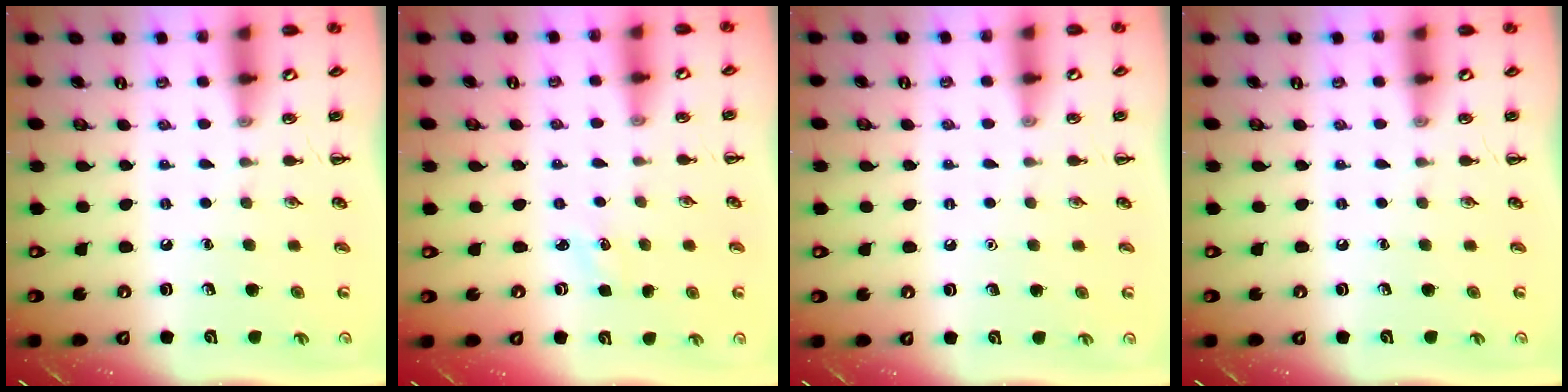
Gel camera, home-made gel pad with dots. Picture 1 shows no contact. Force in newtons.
{"total": 1.5, "press": 1.4, "slide": 0.4}
{"total": 1.6, "press": 1.6, "slide": 0.1}
{"total": 0.0}